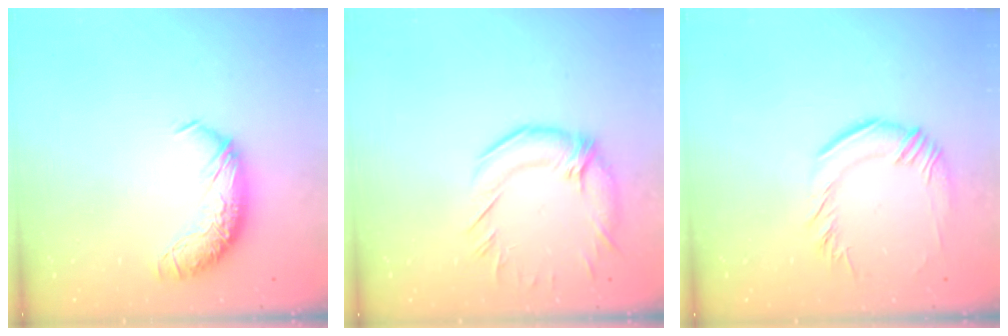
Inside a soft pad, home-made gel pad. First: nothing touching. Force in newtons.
{"total": 2.3, "press": 0.9, "slide": 2.1}
{"total": 1.5, "press": 1.0, "slide": 1.1}